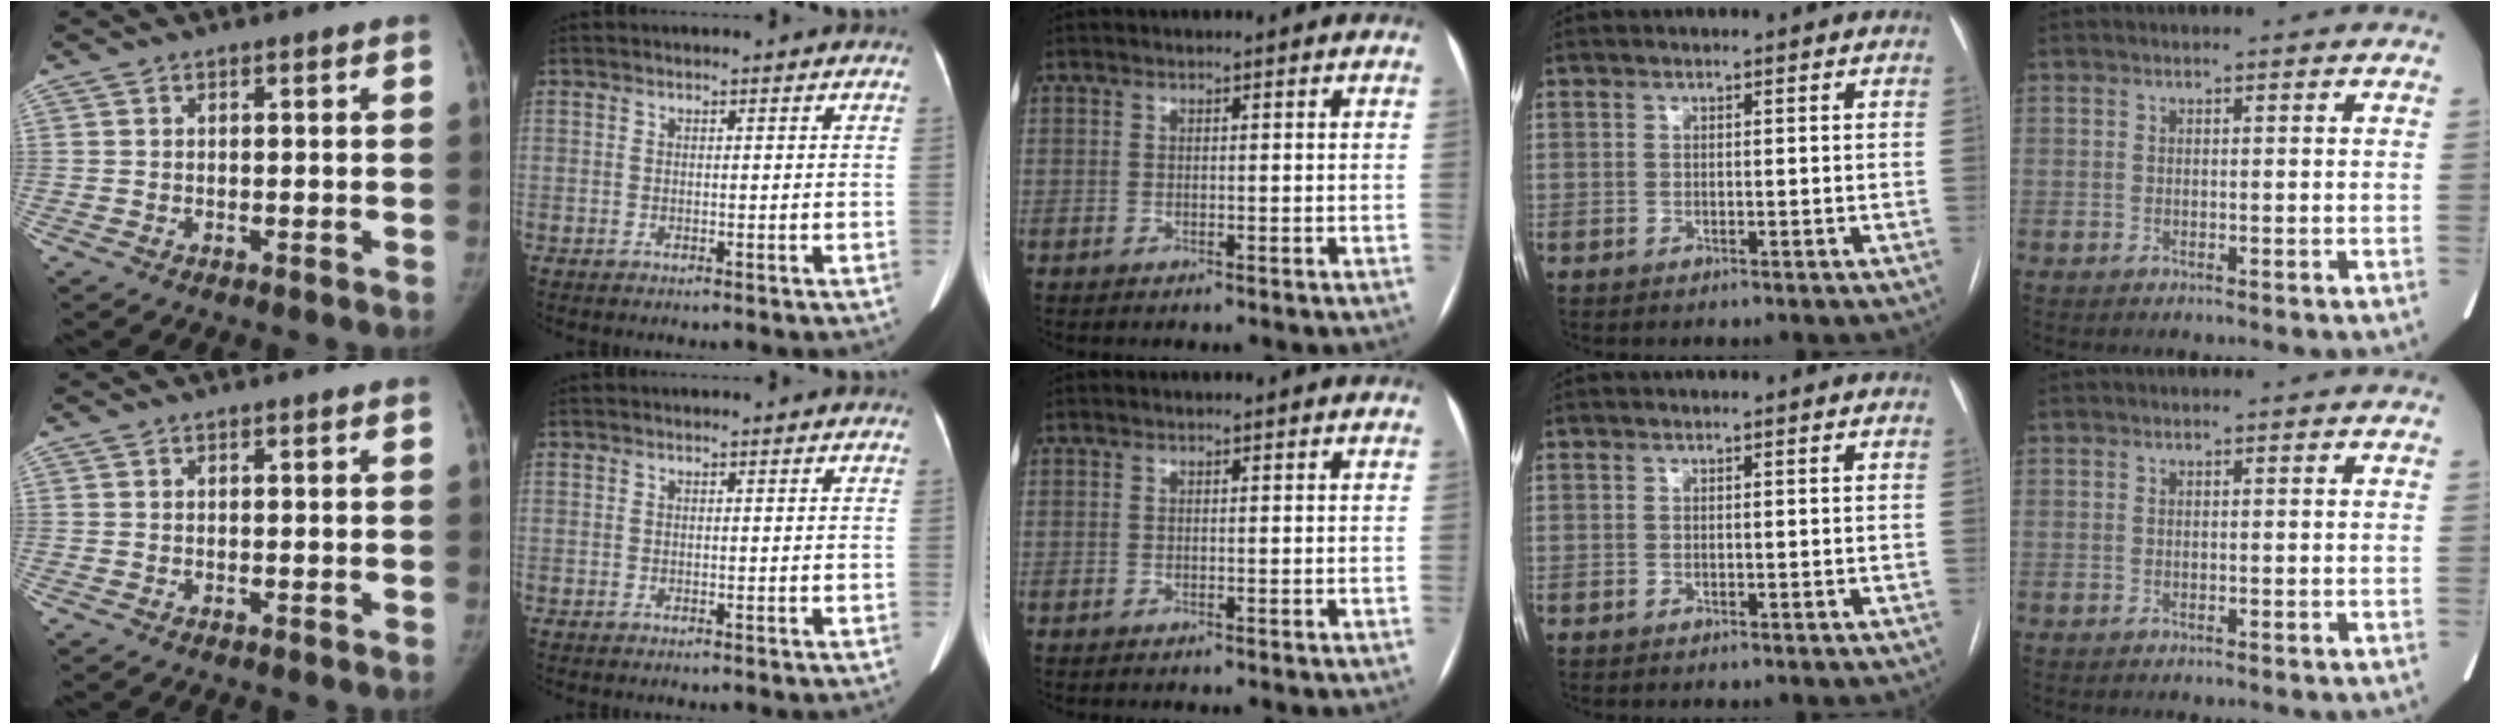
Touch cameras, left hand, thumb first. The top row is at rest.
{}